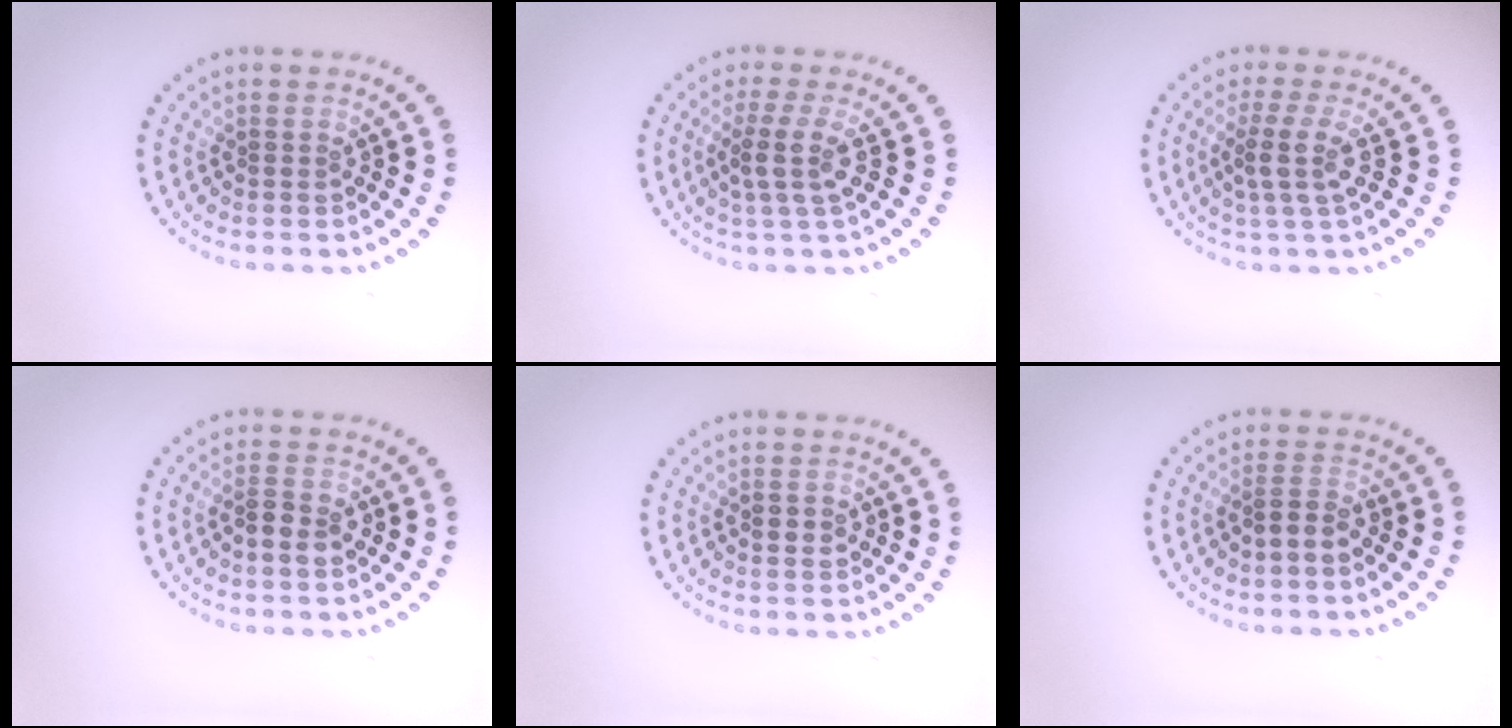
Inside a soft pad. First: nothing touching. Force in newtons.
{"total": 2.8, "press": 2.1, "slide": 1.9}
{"total": 2.8, "press": 2.1, "slide": 1.9}
{"total": 2.1, "press": 2.1, "slide": 0.5}
{"total": 1.5, "press": 1.5, "slide": 0.1}
{"total": 1.8, "press": 1.7, "slide": 0.8}